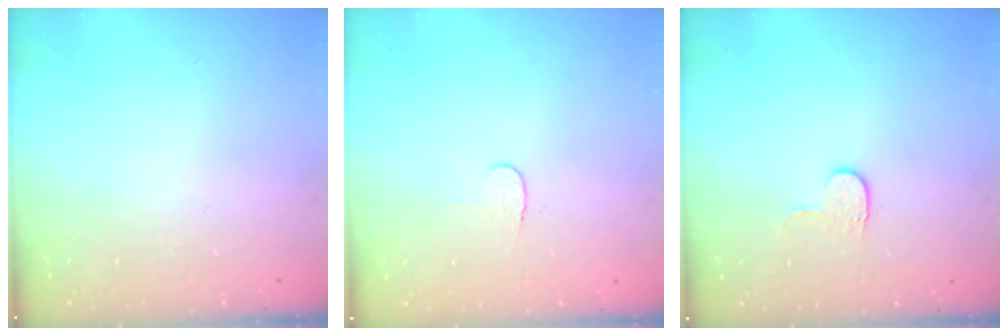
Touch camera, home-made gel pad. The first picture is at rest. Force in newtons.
{"total": 3.7, "press": 3.7, "slide": 0.3}
{"total": 3.9, "press": 3.9, "slide": 0.5}